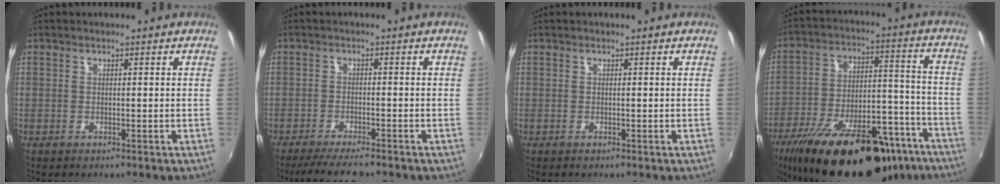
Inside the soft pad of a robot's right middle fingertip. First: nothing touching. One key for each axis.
{"total": 7.0, "fx": -6.0, "fy": 0.6, "fz": 3.6, "tx": -0.083, "ty": -0.021, "tz": -0.101}
{"total": 0.0}
{"total": 29.9, "fx": -21.4, "fy": 11.6, "fz": 17.5, "tx": -0.296, "ty": -0.012, "tz": -0.301}